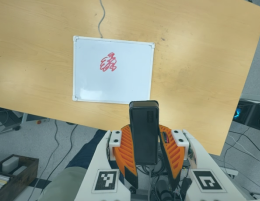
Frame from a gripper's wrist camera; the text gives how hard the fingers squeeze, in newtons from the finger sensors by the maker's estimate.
{"total": 7.8, "left": 7.3, "right": 8.3}